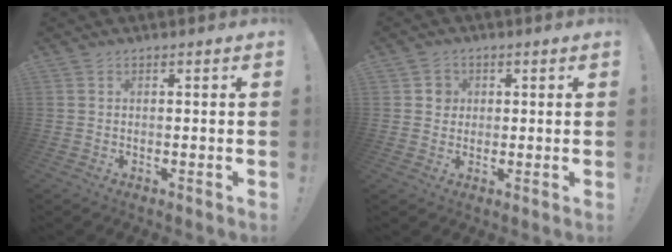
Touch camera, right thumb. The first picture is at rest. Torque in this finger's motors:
{"motor_torque": [0.64, 0.51, 0.13, -0.09, 0.00]}